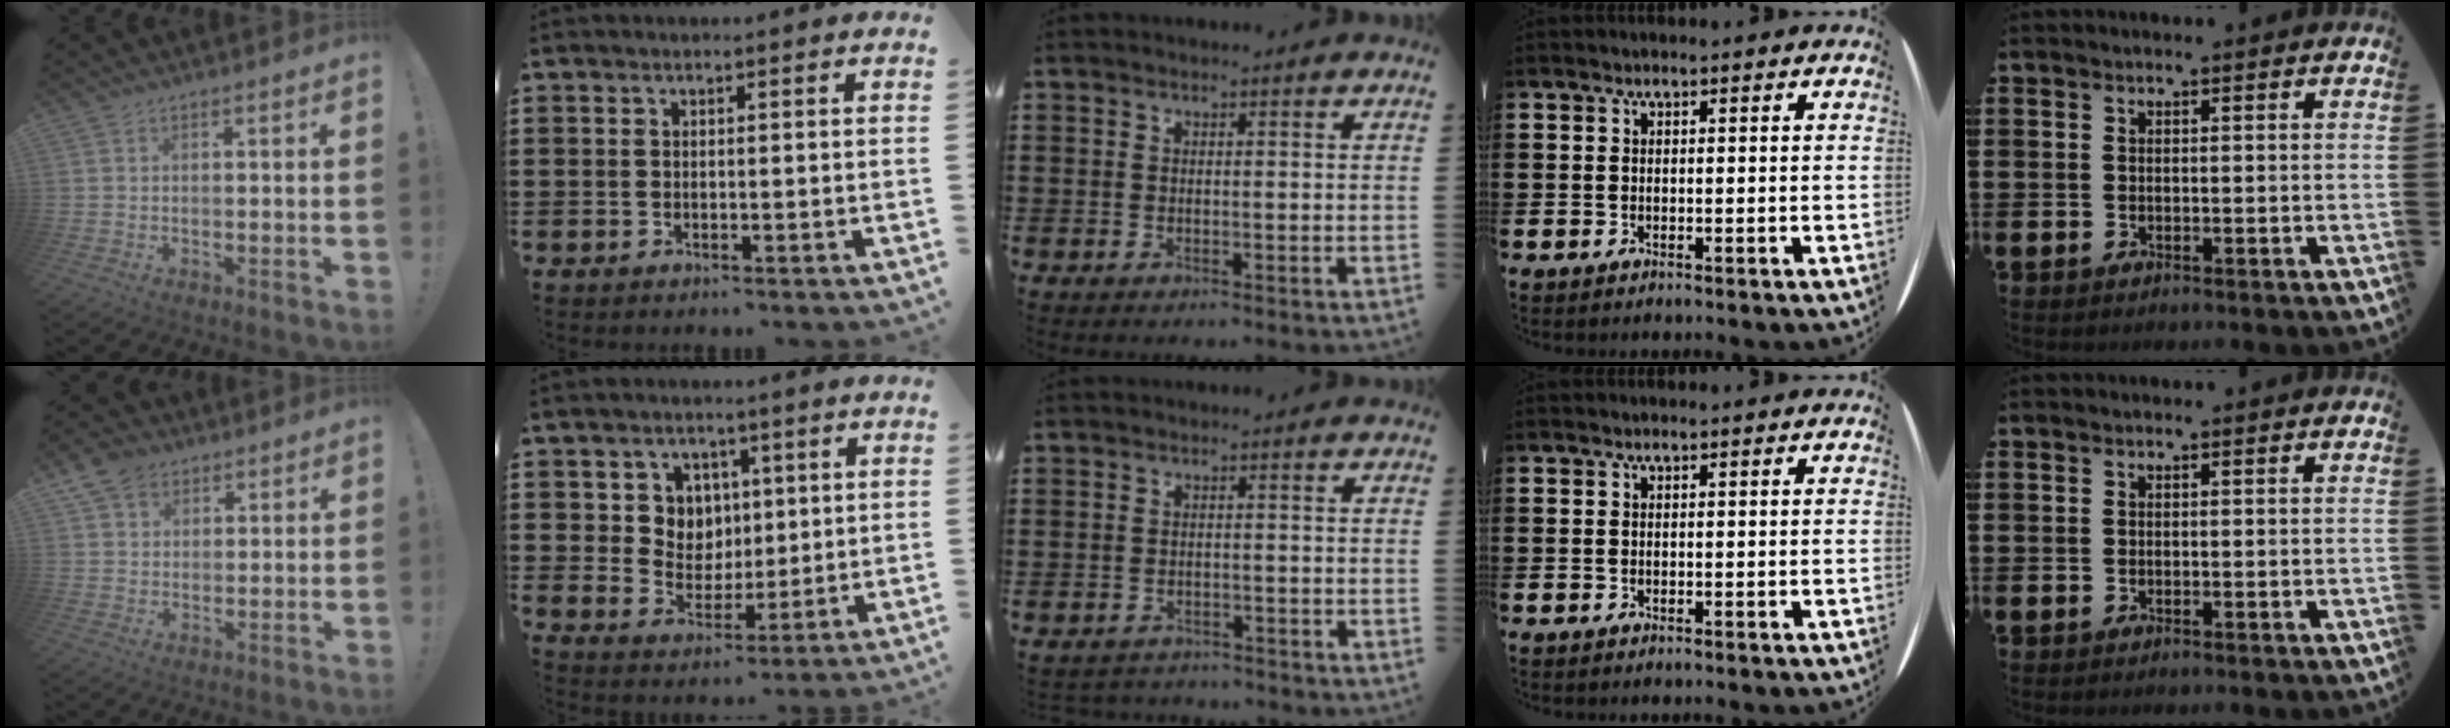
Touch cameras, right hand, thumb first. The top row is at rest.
{"thumb": {"total": 7.4, "force": [4.2, 5.4, 2.7], "torque": [-0.047, -0.014, 0.085]}, "index": {"total": 6.0, "force": [2.3, 5.4, 1.0], "torque": [-0.043, 0.008, 0.040]}, "middle": {"total": 2.1, "force": [-2.0, 0.5, -0.2], "torque": [-0.002, -0.002, -0.045]}}